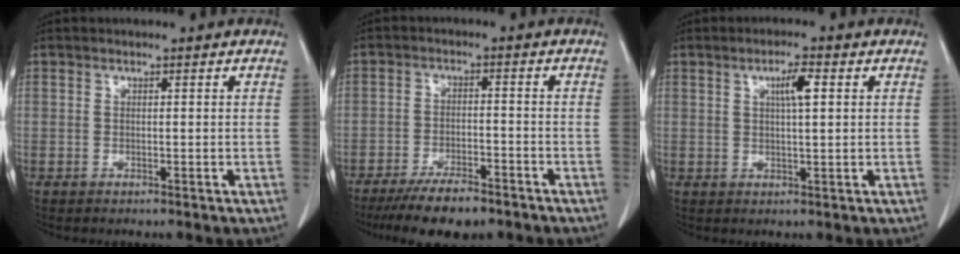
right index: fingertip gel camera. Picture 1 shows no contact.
{"total": 9.0, "force": [-7.1, 2.4, 5.0], "torque": [-0.079, -0.015, -0.118]}
{"total": 3.8, "force": [1.2, 0.4, 3.5], "torque": [-0.060, 0.002, 0.020]}